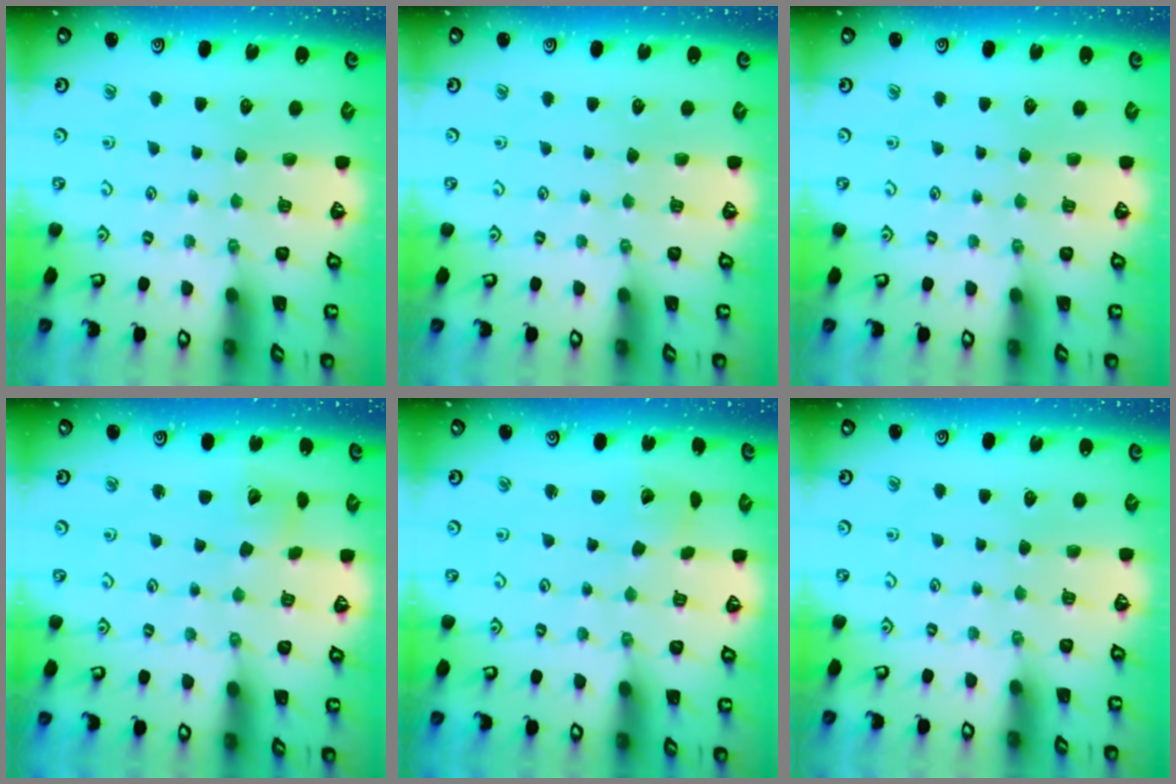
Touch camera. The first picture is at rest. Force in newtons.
{"total": 0.0}
{"total": 0.0}
{"total": 4.0, "press": 4.0, "slide": 0.4}
{"total": 2.9, "press": 2.9, "slide": 0.1}
{"total": 0.0}